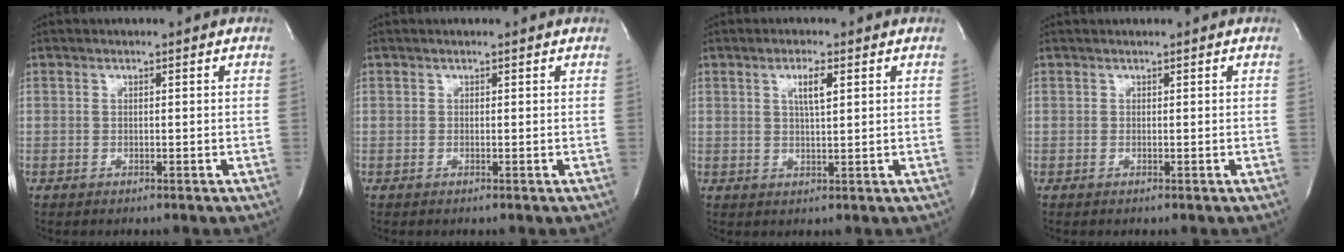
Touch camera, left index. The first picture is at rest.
{"total": 0.0}
{"total": 3.0, "force": [1.0, 0.3, 2.8], "torque": [-0.054, -0.006, 0.016]}
{"total": 0.8, "force": [0.7, -0.1, 0.3], "torque": [-0.004, 0.010, 0.015]}